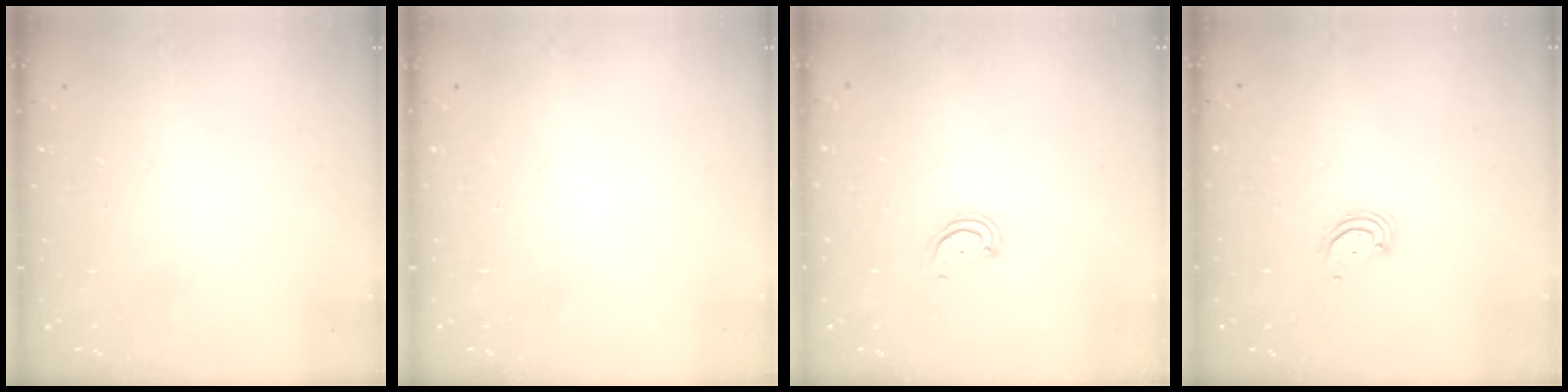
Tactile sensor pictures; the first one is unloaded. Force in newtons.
{"total": 0.0}
{"total": 2.5, "press": 2.5, "slide": 0.3}
{"total": 2.9, "press": 2.9, "slide": 0.3}